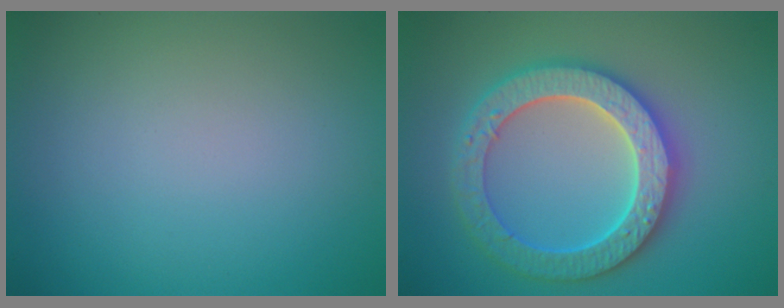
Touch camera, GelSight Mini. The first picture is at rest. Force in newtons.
{"total": 6.4, "press": 6.3, "slide": 1.4}